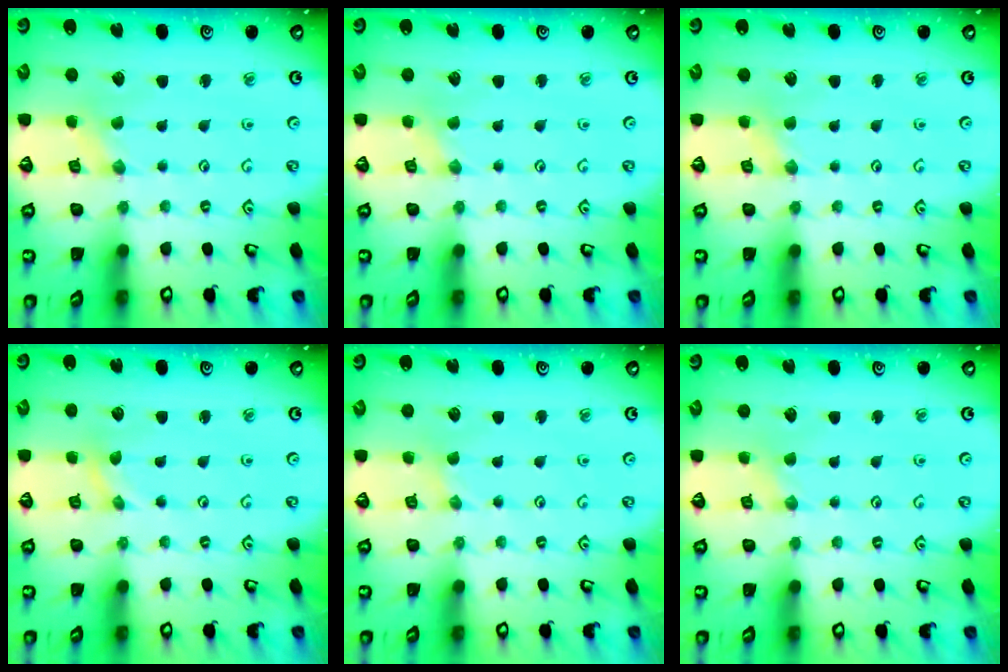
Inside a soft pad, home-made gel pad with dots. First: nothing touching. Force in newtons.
{"total": 0.0}
{"total": 2.3, "press": 2.3, "slide": 0.4}
{"total": 0.0}
{"total": 0.0}
{"total": 1.2, "press": 1.2, "slide": 0.3}